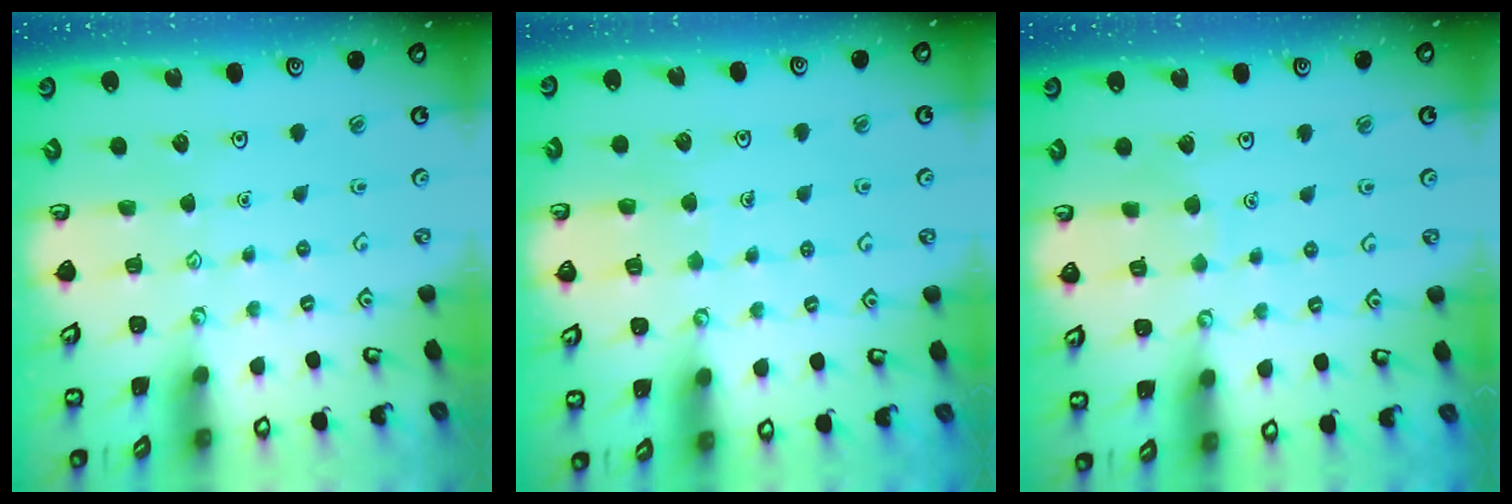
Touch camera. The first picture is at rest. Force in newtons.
{"total": 4.3, "press": 4.3, "slide": 0.4}
{"total": 2.6, "press": 2.6, "slide": 0.1}